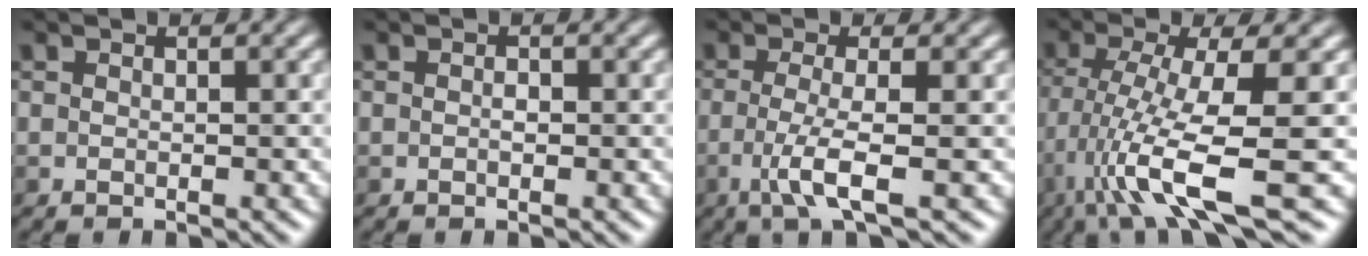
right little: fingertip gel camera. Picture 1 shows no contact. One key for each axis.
{"total": 0.6, "fx": 0.0, "fy": 0.4, "fz": 0.5, "tx": -0.001, "ty": 0.001, "tz": -0.006}
{"total": 3.5, "fx": -1.5, "fy": 0.0, "fz": 3.2, "tx": -0.069, "ty": 0.000, "tz": -0.031}
{"total": 8.2, "fx": -3.1, "fy": 1.1, "fz": 7.6, "tx": -0.154, "ty": -0.003, "tz": -0.056}